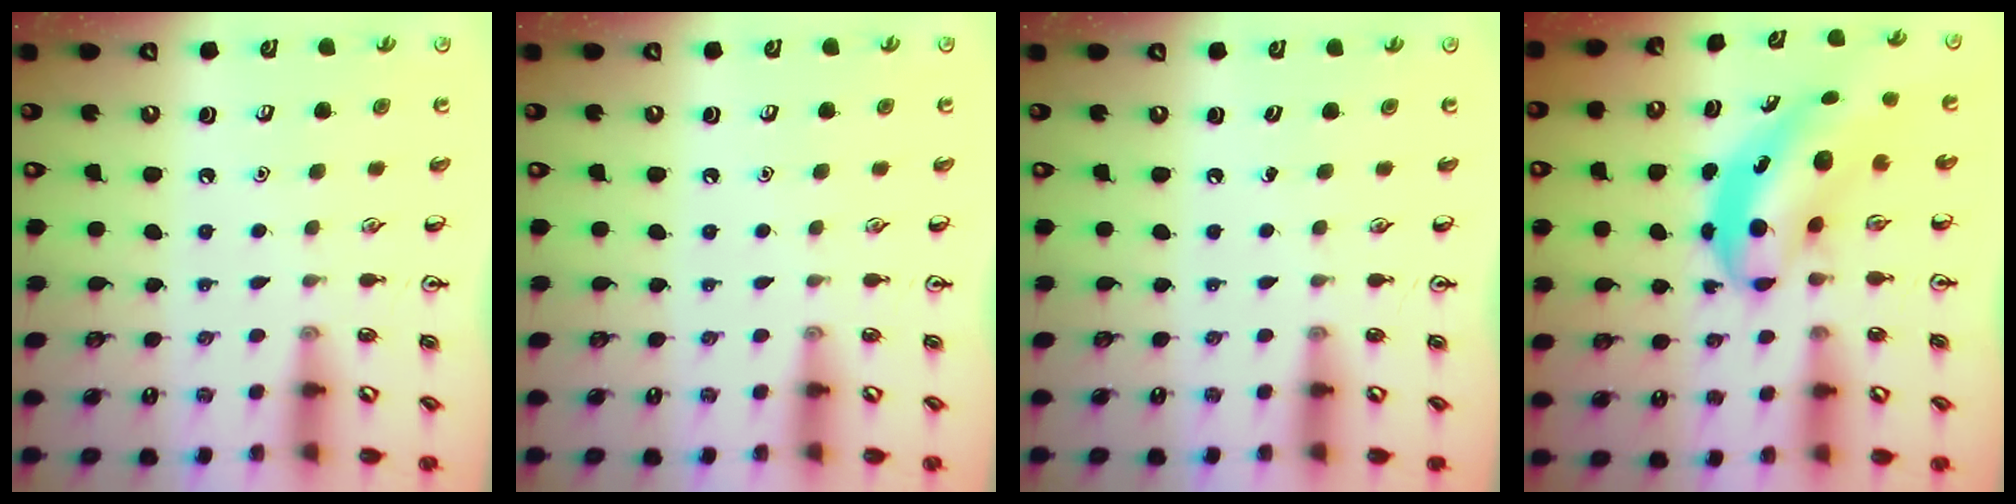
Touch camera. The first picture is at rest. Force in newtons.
{"total": 0.0}
{"total": 0.0}
{"total": 6.4, "press": 6.2, "slide": 1.6}